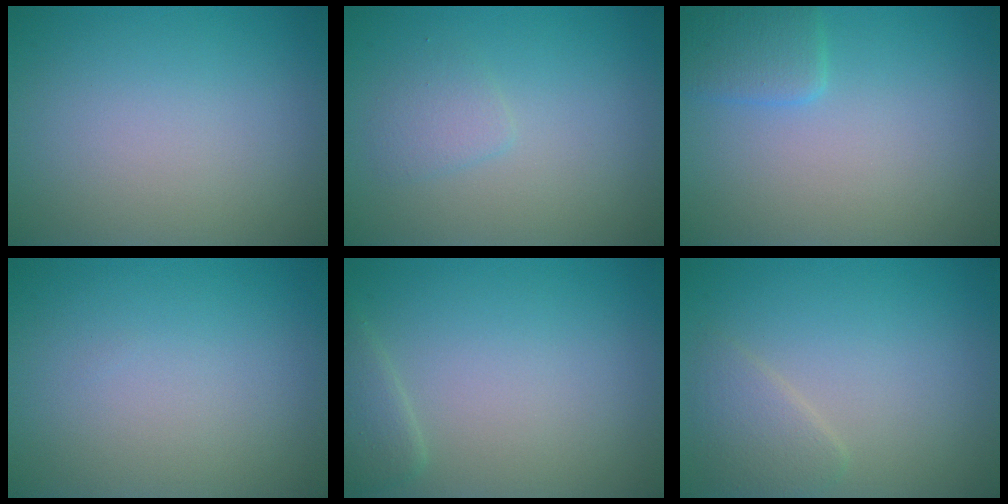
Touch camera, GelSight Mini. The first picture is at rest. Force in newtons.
{"total": 1.4, "press": 1.4, "slide": 0.1}
{"total": 2.1, "press": 2.1, "slide": 0.1}
{"total": 0.0}
{"total": 1.6, "press": 1.6, "slide": 0.1}
{"total": 2.0, "press": 2.0, "slide": 0.1}